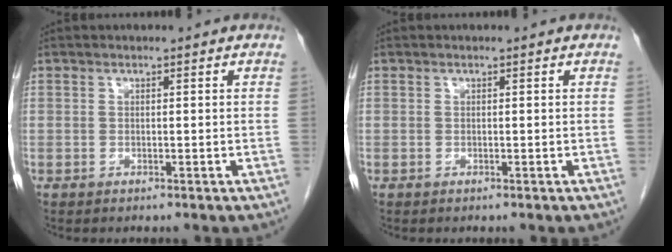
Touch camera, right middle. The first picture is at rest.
{"total": 0.0}